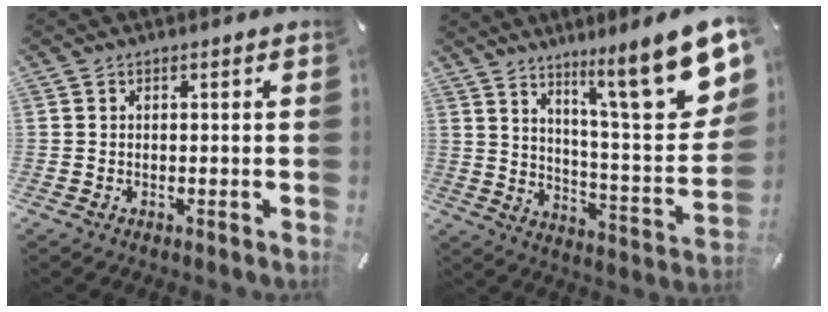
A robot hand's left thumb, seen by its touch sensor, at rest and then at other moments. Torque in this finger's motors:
{"motor_torque": [2.16, 1.71, 1.69, -1.08, 0.20]}